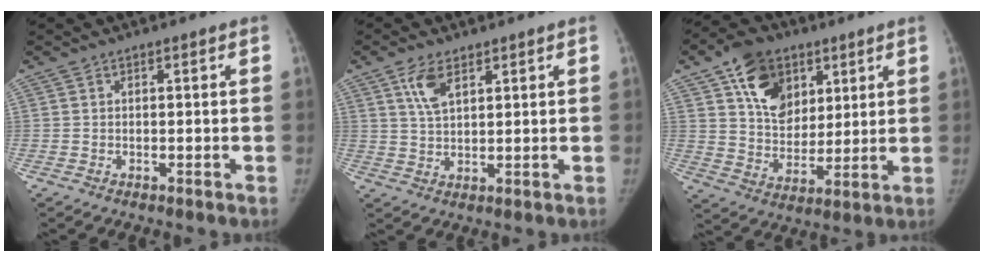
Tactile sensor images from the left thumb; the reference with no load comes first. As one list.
[{"total": 5.2, "force": [2.8, 2.5, 3.6], "torque": [-0.063, -0.010, 0.059]}, {"total": 14.6, "force": [7.0, 10.5, 7.5], "torque": [-0.089, -0.026, 0.124]}]